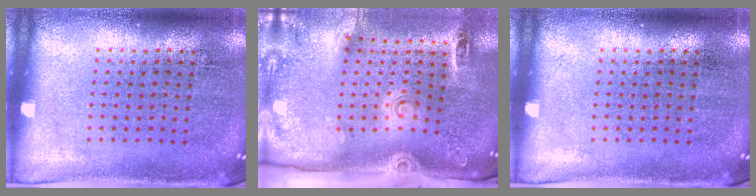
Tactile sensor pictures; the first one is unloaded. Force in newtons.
{"total": 2.9, "press": 2.0, "slide": 2.1}
{"total": 0.0}